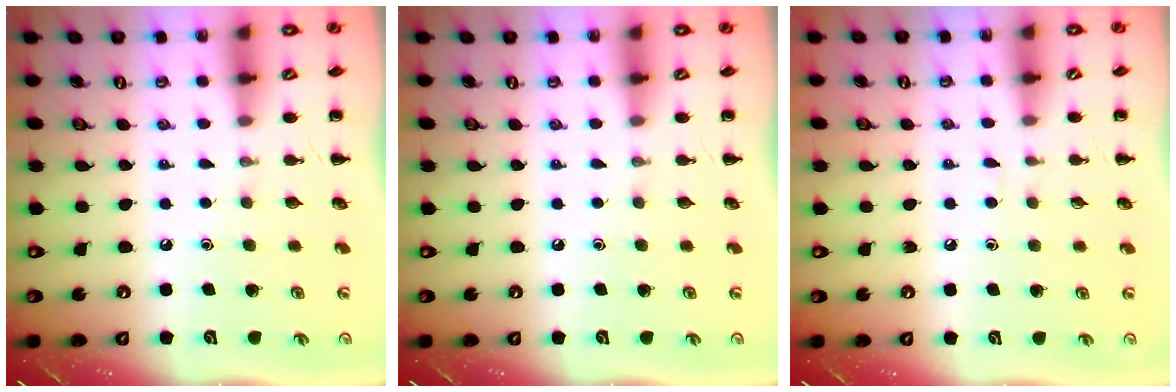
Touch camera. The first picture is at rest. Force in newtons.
{"total": 0.0}
{"total": 3.0, "press": 2.8, "slide": 1.2}